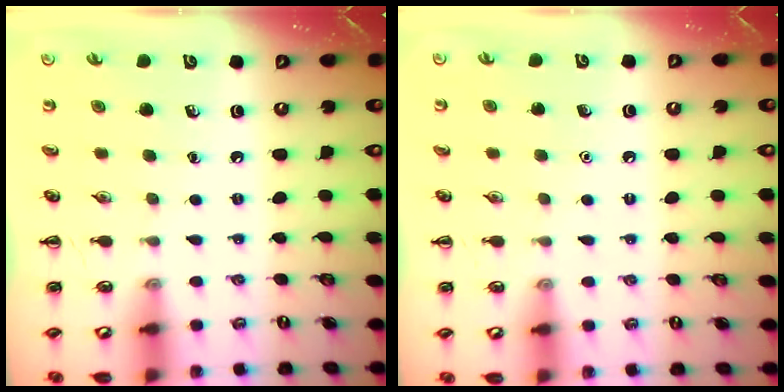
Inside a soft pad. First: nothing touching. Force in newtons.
{"total": 1.5, "press": 1.5, "slide": 0.1}